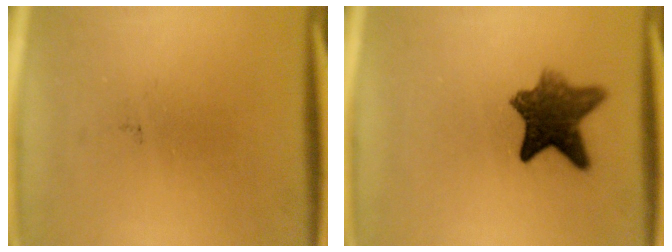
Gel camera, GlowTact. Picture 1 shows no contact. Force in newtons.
{"total": 8.7}